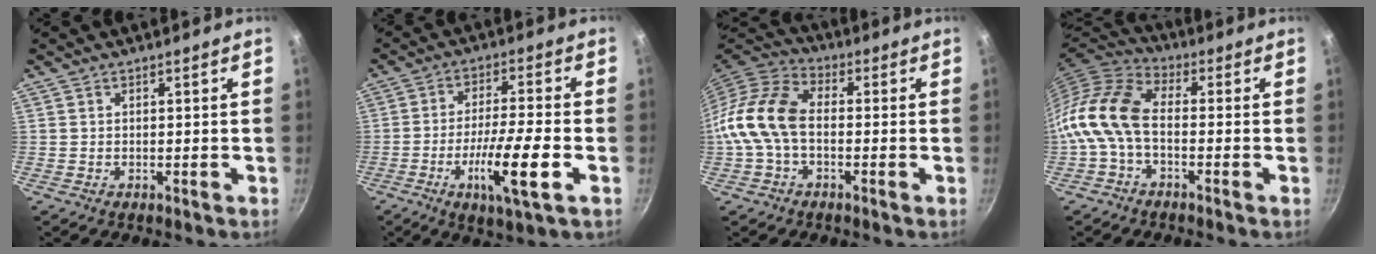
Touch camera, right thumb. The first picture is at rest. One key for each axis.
{"total": 12.2, "fx": -4.1, "fy": 1.8, "fz": 11.4, "tx": -0.204, "ty": 0.013, "tz": -0.075}
{"total": 13.3, "fx": -1.5, "fy": 8.5, "fz": 10.2, "tx": -0.192, "ty": 0.039, "tz": -0.050}
{"total": 11.8, "fx": -2.7, "fy": 7.0, "fz": 9.2, "tx": -0.183, "ty": 0.039, "tz": -0.072}